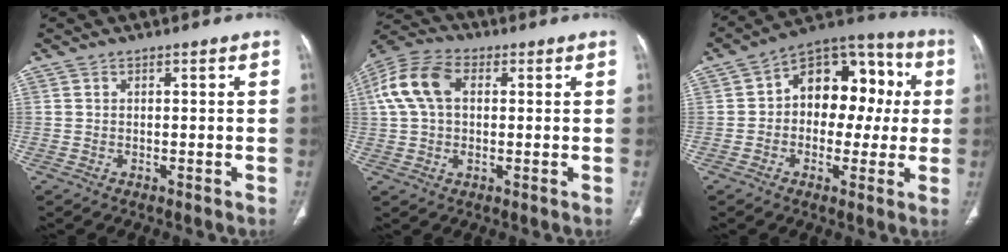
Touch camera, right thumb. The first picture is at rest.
{"total": 11.7, "force": [2.4, 7.4, 8.8], "torque": [-0.184, 0.026, 0.041]}
{"total": 16.6, "force": [1.6, 11.2, 12.2], "torque": [-0.112, 0.048, 0.011]}